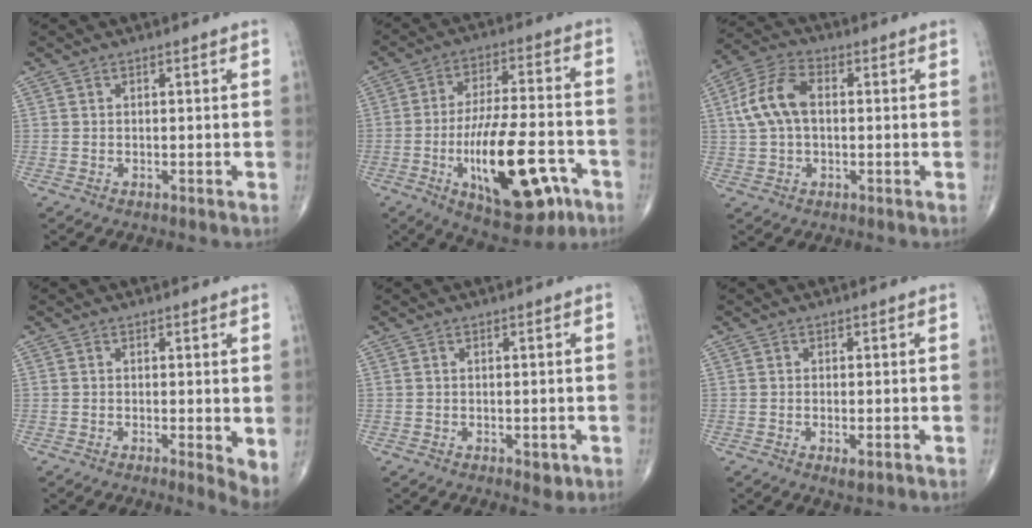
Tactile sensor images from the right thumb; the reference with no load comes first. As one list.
[{"total": 20.1, "force": [-7.3, 7.9, 17.0], "torque": [-0.265, 0.025, -0.103]}, {"total": 9.8, "force": [1.0, 5.9, 7.8], "torque": [-0.163, 0.026, 0.016]}, {"total": 3.6, "force": [0.3, 1.0, 3.4], "torque": [-0.046, -0.010, 0.000]}, {"total": 1.8, "force": [-0.5, 1.1, 1.4], "torque": [-0.008, -0.002, -0.004]}, {"total": 1.7, "force": [-0.6, 0.6, 1.5], "torque": [-0.031, -0.006, -0.010]}]